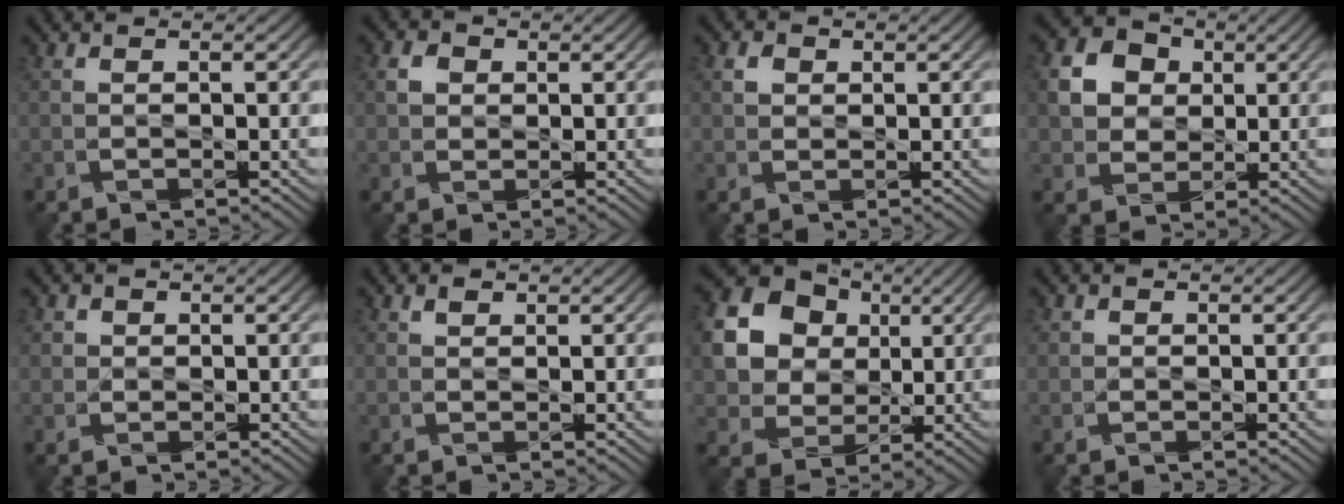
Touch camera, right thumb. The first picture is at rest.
{"total": 2.1, "force": [0.6, 1.8, 0.9], "torque": [-0.020, 0.000, 0.008]}
{"total": 1.6, "force": [0.6, 1.3, 0.7], "torque": [-0.017, 0.001, 0.010]}
{"total": 7.1, "force": [1.9, 6.1, 3.2], "torque": [-0.109, 0.011, 0.029]}
{"total": 1.7, "force": [0.7, 1.5, 0.3], "torque": [-0.010, -0.008, 0.015]}
{"total": 0.9, "force": [0.7, 0.4, 0.4], "torque": [-0.010, 0.001, 0.014]}
{"total": 18.8, "force": [6.3, 15.7, 8.3], "torque": [-0.237, 0.022, 0.135]}
{"total": 0.8, "force": [0.3, 0.7, 0.0], "torque": [0.000, -0.004, 0.004]}